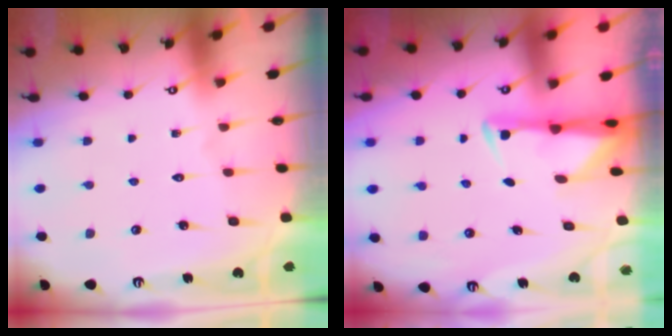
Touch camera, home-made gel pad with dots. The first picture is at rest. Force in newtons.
{"total": 3.0, "press": 2.9, "slide": 0.5}